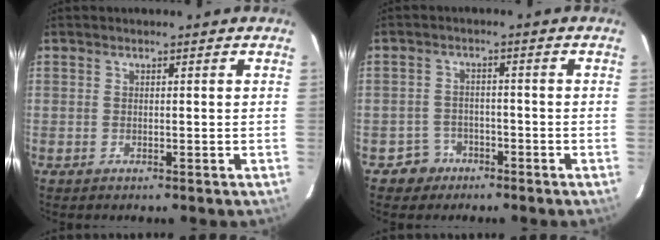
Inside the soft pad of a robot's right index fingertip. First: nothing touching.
{"total": 3.5, "force": [-2.0, 2.8, -0.4], "torque": [0.008, 0.013, -0.031]}